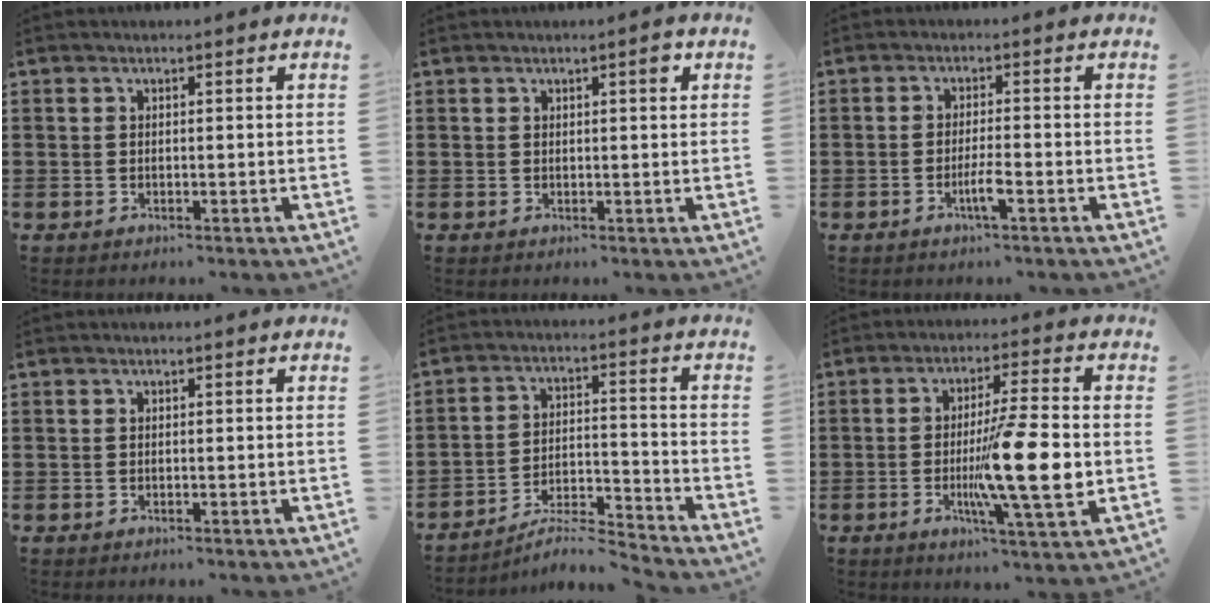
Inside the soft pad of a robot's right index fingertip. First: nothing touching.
{"total": 1.7, "force": [0.8, 0.4, 1.4], "torque": [-0.020, 0.002, 0.010]}
{"total": 3.3, "force": [-1.6, 0.1, 2.9], "torque": [-0.050, -0.002, -0.029]}
{"total": 0.0}
{"total": 5.7, "force": [-5.3, 0.5, 2.0], "torque": [-0.043, -0.004, -0.107]}
{"total": 13.5, "force": [-2.2, 1.7, 13.2], "torque": [-0.224, -0.019, -0.043]}